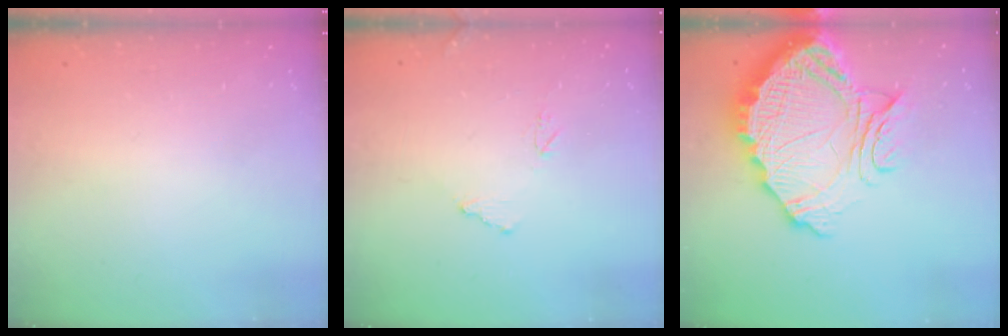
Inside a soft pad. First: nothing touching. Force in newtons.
{"total": 8.0, "press": 8.0, "slide": 0.4}
{"total": 20.2, "press": 20.1, "slide": 1.8}